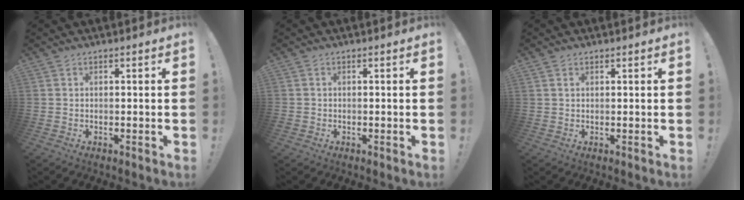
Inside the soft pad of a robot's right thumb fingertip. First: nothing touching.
{"total": 0.8, "force": [-0.3, 0.7, 0.0], "torque": [-0.007, 0.005, -0.004]}
{"total": 1.0, "force": [0.6, 0.6, 0.5], "torque": [-0.010, 0.001, 0.011]}